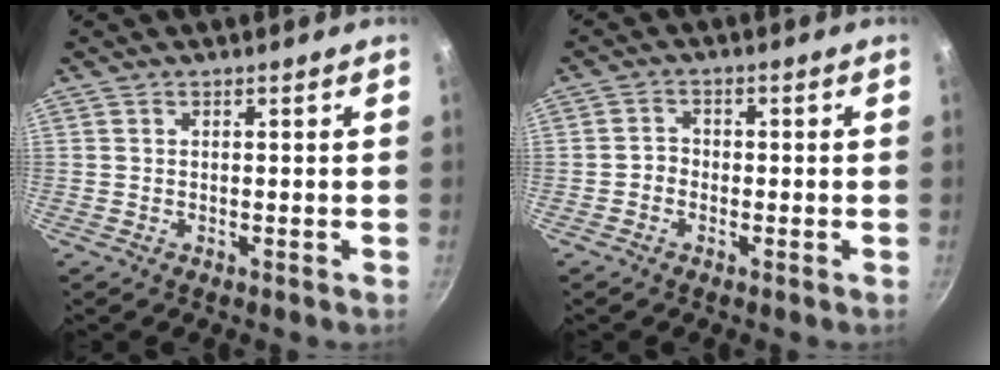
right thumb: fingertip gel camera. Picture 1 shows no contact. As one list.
[{"total": 2.3, "force": [-0.9, 1.9, 0.8], "torque": [-0.002, 0.014, -0.022]}]